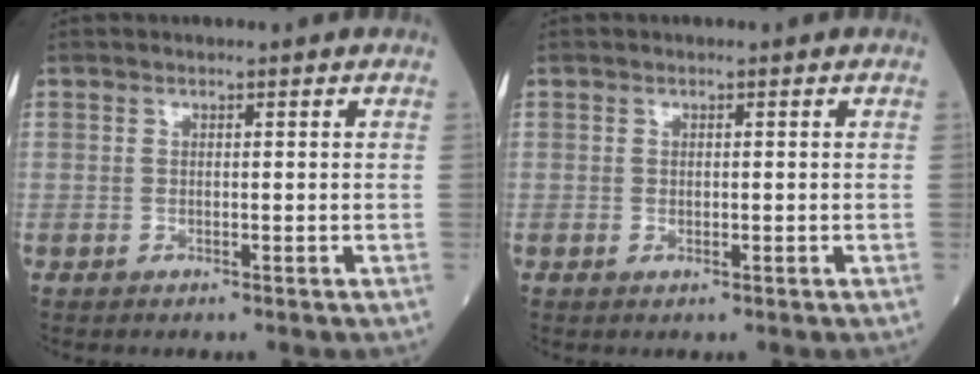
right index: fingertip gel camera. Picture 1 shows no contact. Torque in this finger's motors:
{"motor_torque": [-0.10, -0.07, -0.07, -0.01]}